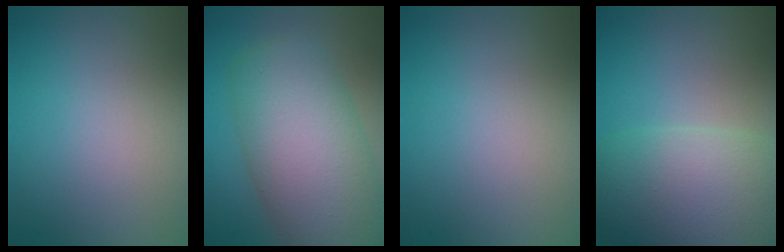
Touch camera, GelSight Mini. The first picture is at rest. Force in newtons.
{"total": 10.3, "press": 10.3, "slide": 0.3}
{"total": 0.0}
{"total": 8.0, "press": 8.0, "slide": 0.7}